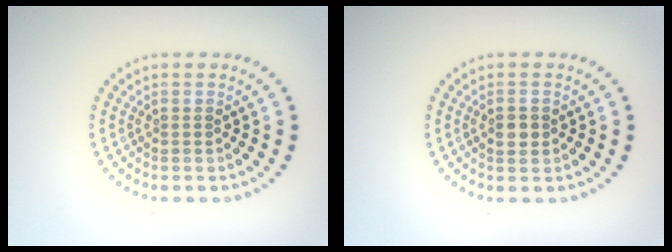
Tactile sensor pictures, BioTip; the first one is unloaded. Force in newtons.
{"total": 1.6, "press": 1.6, "slide": 0.3}